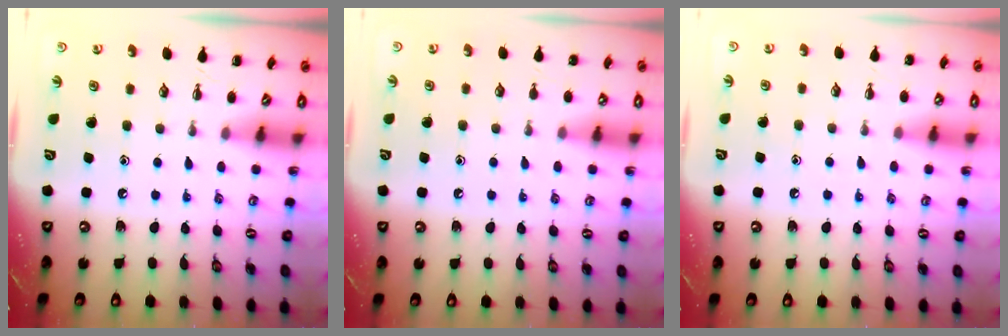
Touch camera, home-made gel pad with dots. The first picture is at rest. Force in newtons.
{"total": 4.3, "press": 4.0, "slide": 1.6}
{"total": 5.9, "press": 5.7, "slide": 1.6}